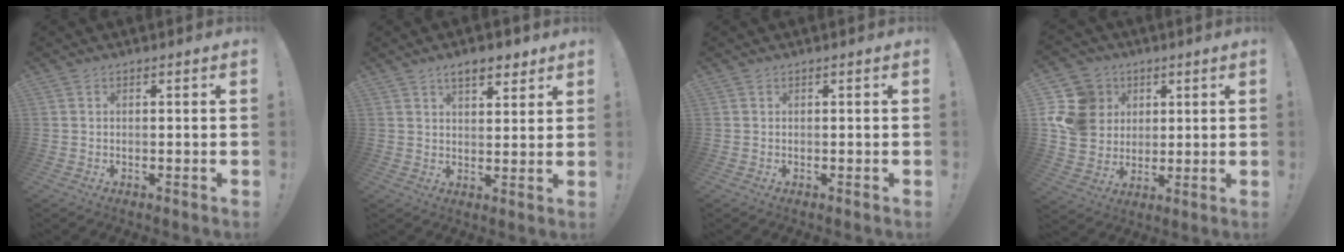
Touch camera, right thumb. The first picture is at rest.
{"total": 6.9, "force": [4.7, 3.0, 4.1], "torque": [-0.051, -0.019, 0.081]}
{"total": 0.0}
{"total": 15.0, "force": [3.6, 13.1, 6.4], "torque": [-0.111, -0.008, 0.079]}